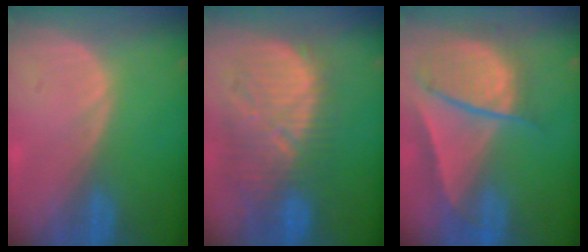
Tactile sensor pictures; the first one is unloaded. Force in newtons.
{"total": 12.0, "press": 11.3, "slide": 4.1}
{"total": 9.5, "press": 8.2, "slide": 4.8}